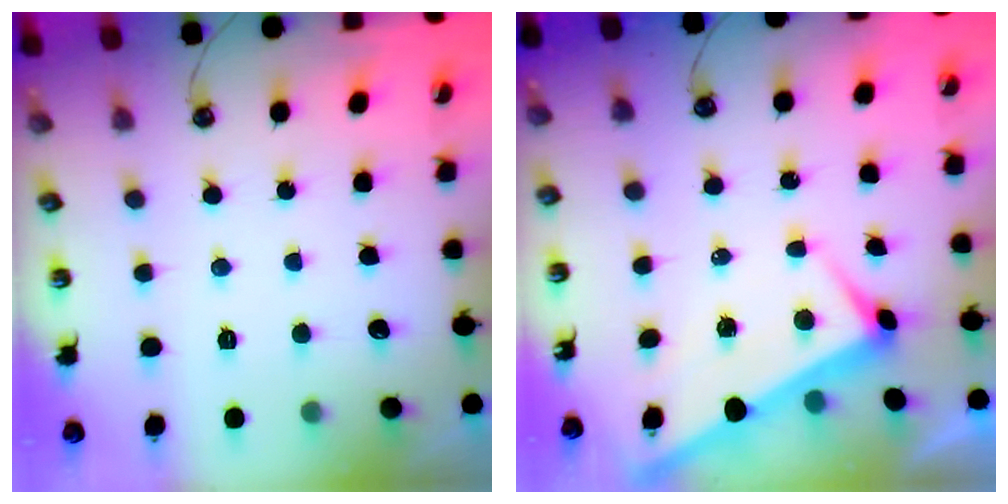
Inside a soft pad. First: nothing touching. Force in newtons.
{"total": 2.8, "press": 2.8, "slide": 0.6}